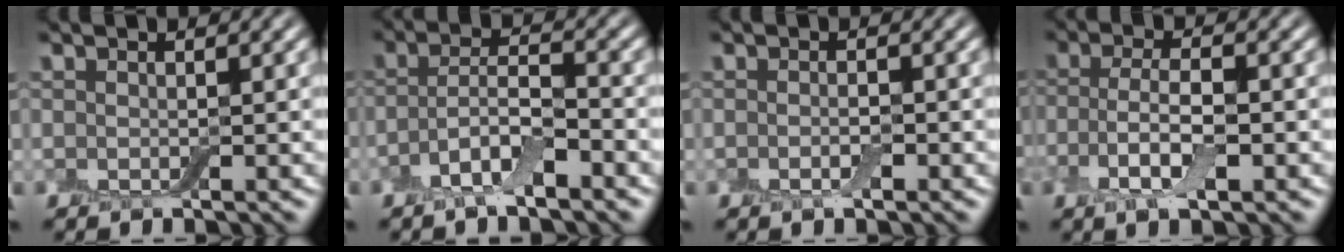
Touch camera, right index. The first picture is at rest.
{"total": 4.0, "force": [-2.0, 1.3, 3.2], "torque": [-0.065, 0.006, -0.045]}
{"total": 1.1, "force": [-0.4, 0.3, 0.9], "torque": [-0.018, -0.003, -0.009]}
{"total": 4.4, "force": [-1.3, 1.7, 3.9], "torque": [-0.081, -0.002, -0.027]}